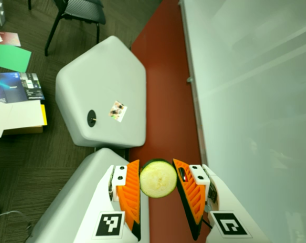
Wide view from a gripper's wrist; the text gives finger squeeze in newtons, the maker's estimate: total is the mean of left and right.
{"total": 9.3, "left": 9.6, "right": 8.9}